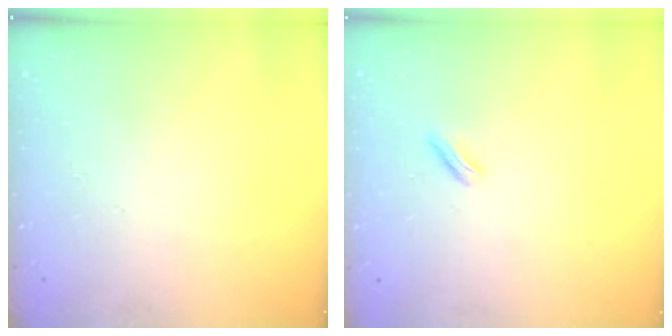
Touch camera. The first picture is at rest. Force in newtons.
{"total": 2.3, "press": 2.2, "slide": 0.7}